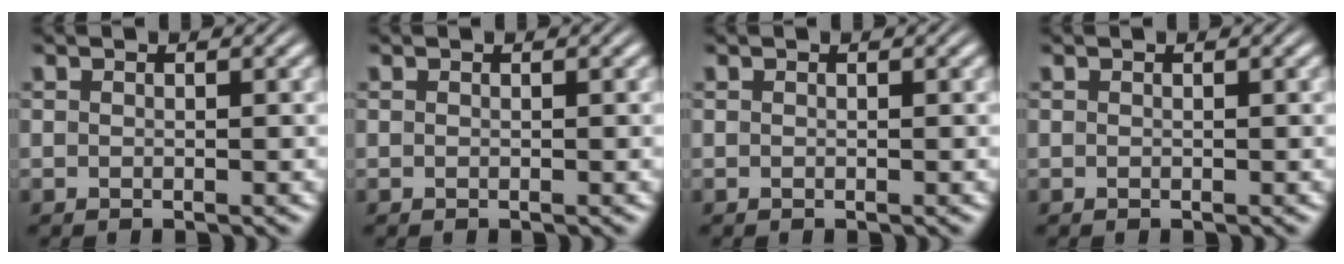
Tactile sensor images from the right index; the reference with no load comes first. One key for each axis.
{"total": 0.0}
{"total": 0.0}
{"total": 0.0}